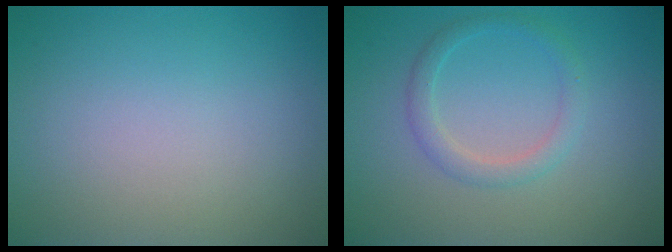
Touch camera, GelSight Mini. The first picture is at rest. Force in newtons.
{"total": 2.0, "press": 2.0, "slide": 0.1}